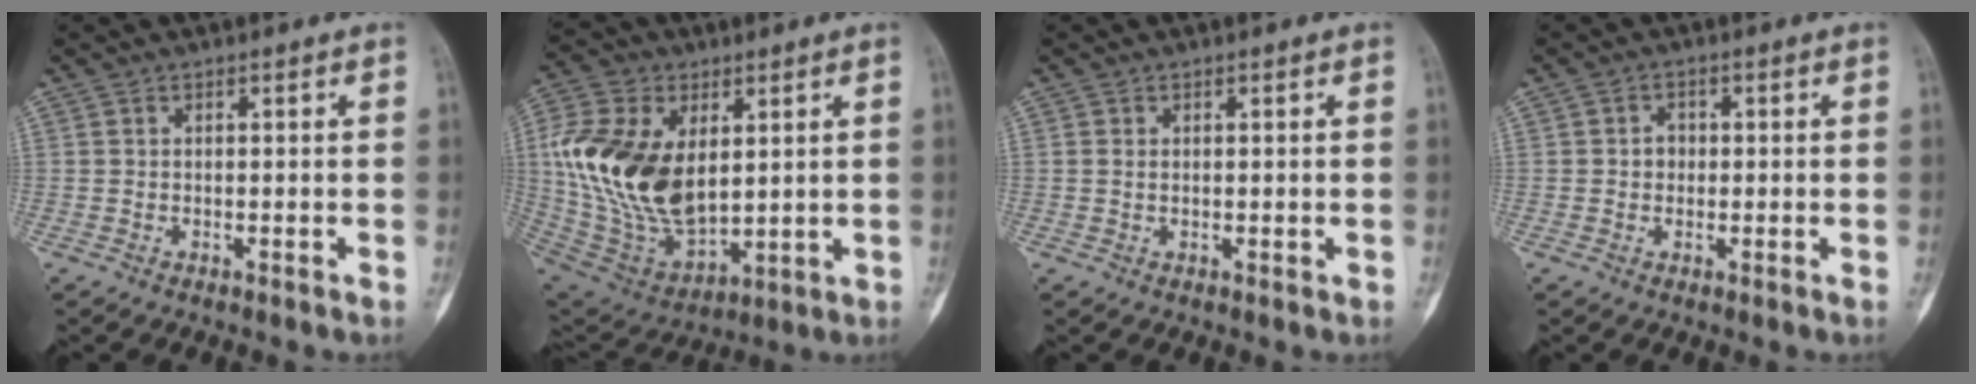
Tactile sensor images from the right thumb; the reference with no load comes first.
{"total": 22.4, "force": [3.4, 13.7, 17.4], "torque": [-0.335, -0.020, 0.076]}
{"total": 0.8, "force": [0.2, 0.6, 0.5], "torque": [-0.008, 0.002, 0.004]}
{"total": 2.2, "force": [0.0, 1.9, 1.1], "torque": [-0.001, 0.007, -0.003]}